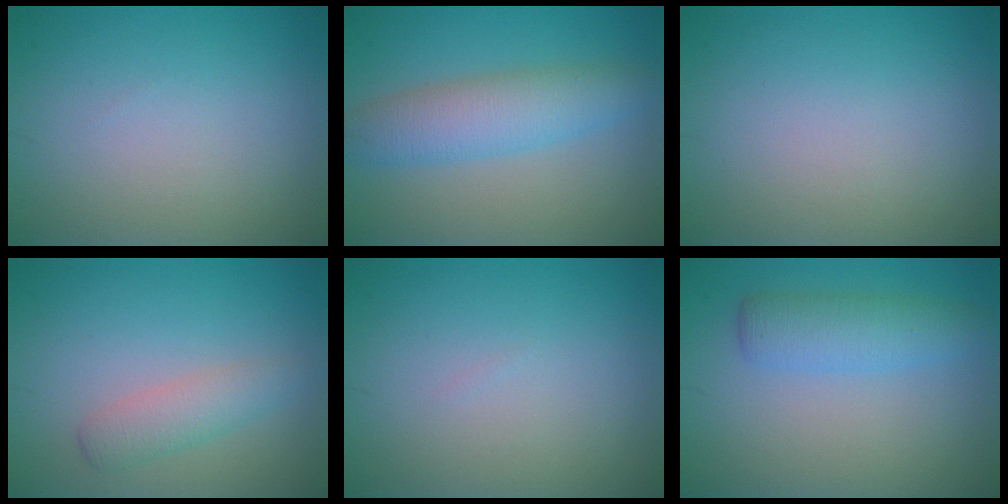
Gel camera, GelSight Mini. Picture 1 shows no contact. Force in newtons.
{"total": 4.8, "press": 4.8, "slide": 0.1}
{"total": 0.0}
{"total": 2.5, "press": 2.5, "slide": 0.0}
{"total": 0.0}
{"total": 3.4, "press": 3.4, "slide": 0.1}